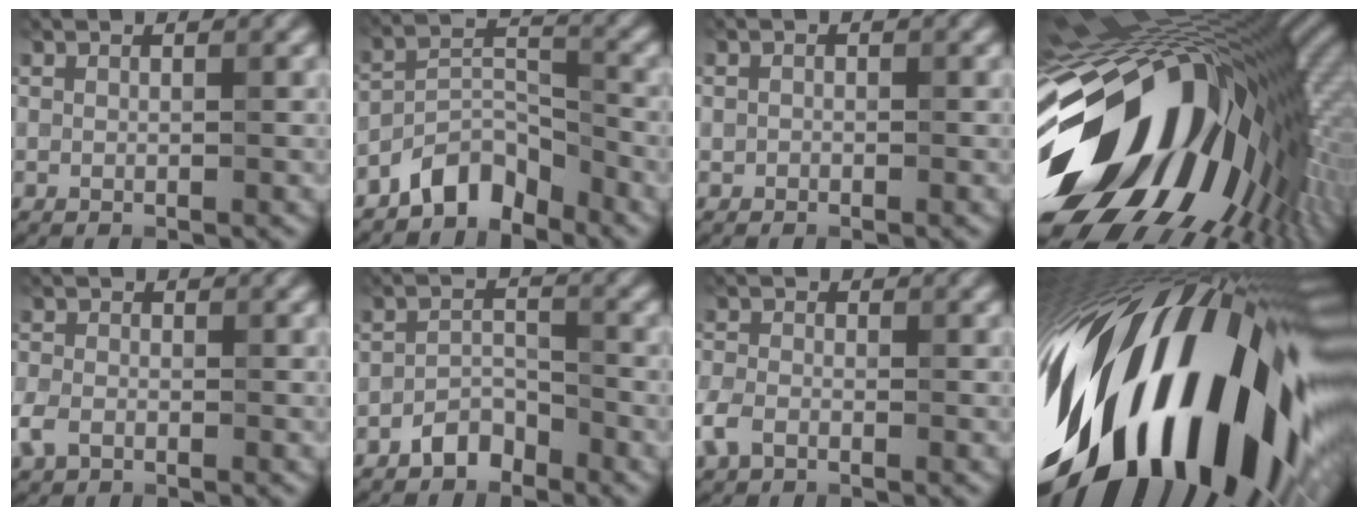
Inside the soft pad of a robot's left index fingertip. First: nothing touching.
{"total": 6.1, "force": [-6.0, 0.6, -0.2], "torque": [-0.015, -0.003, -0.079]}
{"total": 1.9, "force": [-1.3, -0.7, -1.1], "torque": [0.000, -0.018, 0.007]}
{"total": 19.2, "force": [-6.7, 10.7, 14.4], "torque": [-0.246, -0.042, -0.077]}
{"total": 2.8, "force": [-2.8, -0.1, -0.1], "torque": [-0.032, -0.014, -0.017]}
{"total": 4.4, "force": [-4.3, -0.2, -1.0], "torque": [-0.007, -0.003, -0.040]}
{"total": 3.1, "force": [-3.1, 0.0, -0.1], "torque": [-0.037, -0.012, -0.026]}
{"total": 20.2, "force": [-6.1, 10.3, 16.2], "torque": [-0.312, -0.056, -0.080]}